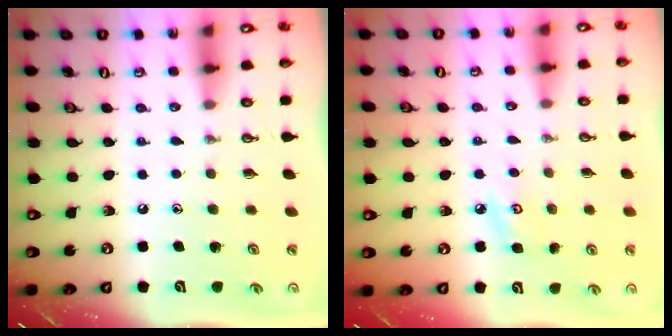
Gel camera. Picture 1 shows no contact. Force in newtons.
{"total": 4.8, "press": 4.7, "slide": 0.5}